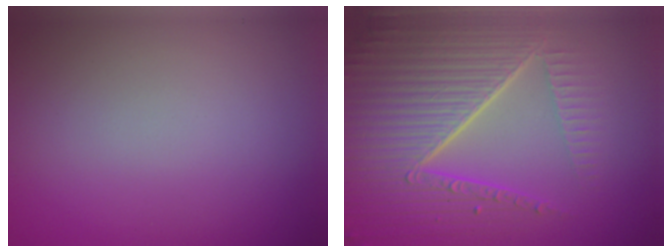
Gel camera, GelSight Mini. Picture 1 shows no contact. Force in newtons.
{"total": 8.5, "press": 5.9, "slide": 6.1}